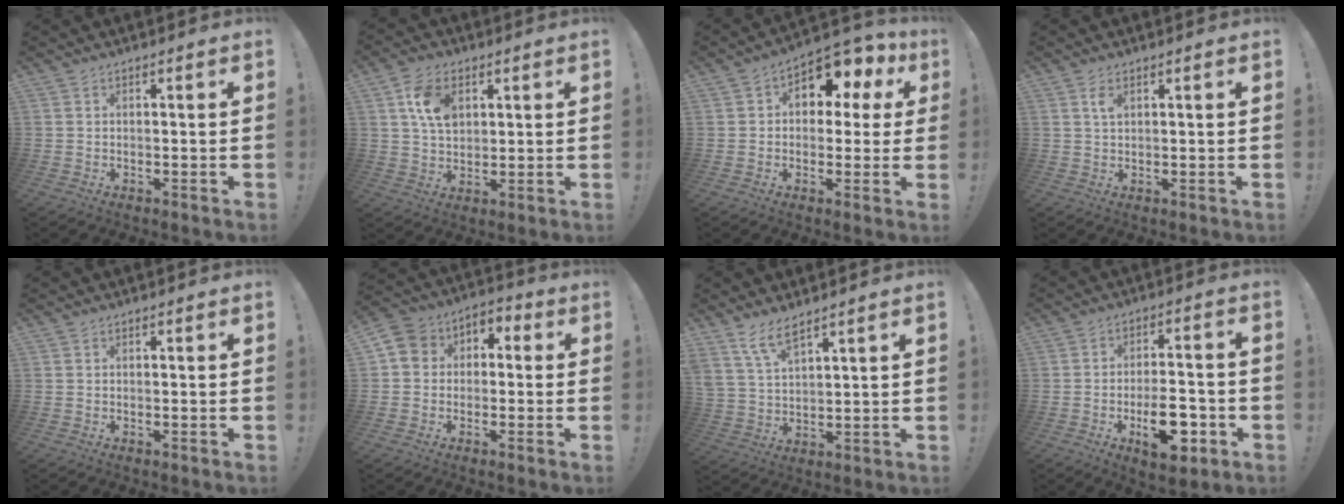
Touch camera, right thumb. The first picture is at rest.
{"total": 10.1, "force": [3.6, 7.0, 6.3], "torque": [-0.105, 0.000, 0.067]}
{"total": 9.0, "force": [4.1, 5.9, 5.5], "torque": [-0.069, -0.032, 0.074]}
{"total": 2.7, "force": [1.2, 1.3, 2.0], "torque": [-0.028, -0.005, 0.019]}
{"total": 0.0}
{"total": 6.5, "force": [-2.4, 5.6, 2.2], "torque": [-0.035, 0.025, -0.044]}
{"total": 7.7, "force": [6.1, 2.5, 3.9], "torque": [-0.084, -0.029, 0.118]}
{"total": 13.3, "force": [-5.5, 6.5, 10.3], "torque": [-0.149, 0.028, -0.084]}